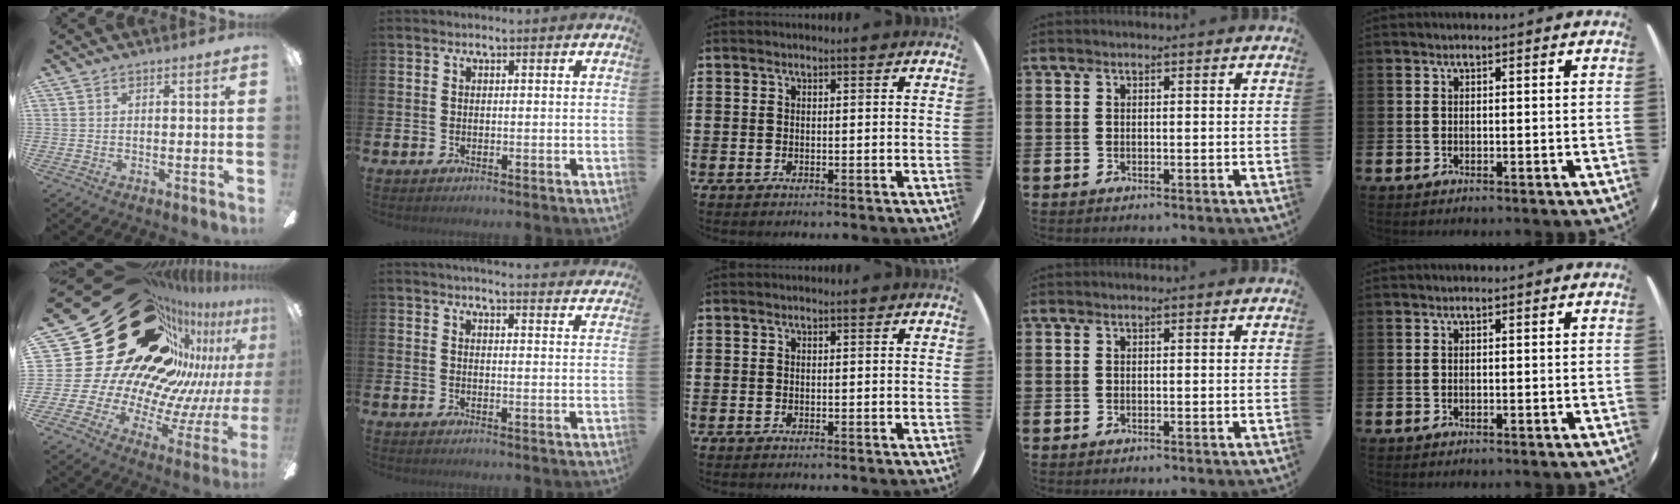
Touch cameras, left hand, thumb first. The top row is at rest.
{"thumb": {"total": 40.0, "force": [21.3, 22.6, 25.2], "torque": [-0.354, -0.200, 0.463]}, "index": {"total": 3.9, "force": [3.9, -0.2, 0.3], "torque": [-0.005, -0.028, 0.068]}}